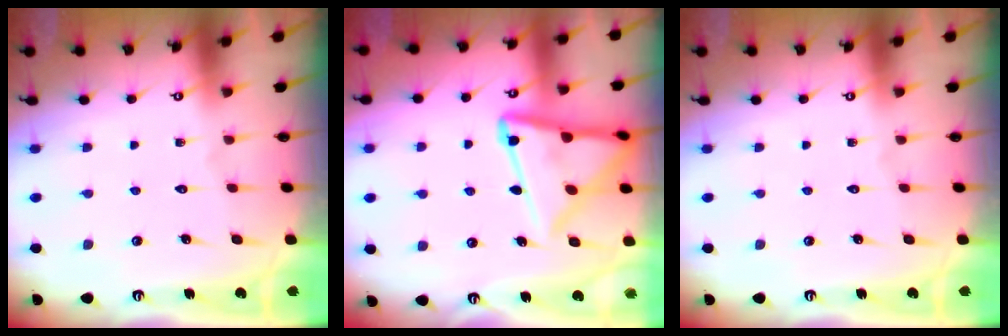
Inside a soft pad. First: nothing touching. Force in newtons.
{"total": 16.2, "press": 16.1, "slide": 1.7}
{"total": 0.0}